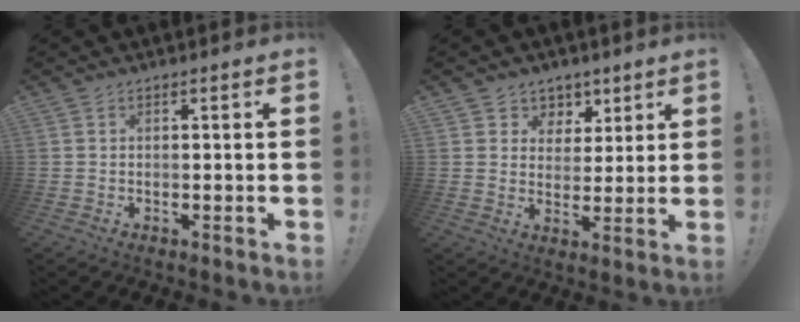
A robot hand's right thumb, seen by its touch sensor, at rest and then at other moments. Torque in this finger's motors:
{"motor_torque": [-0.19, 0.00, -0.25, 0.28, 0.12]}